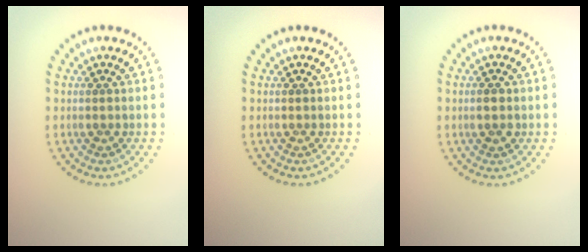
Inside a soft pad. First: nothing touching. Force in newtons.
{"total": 0.0}
{"total": 1.6, "press": 1.6, "slide": 0.2}